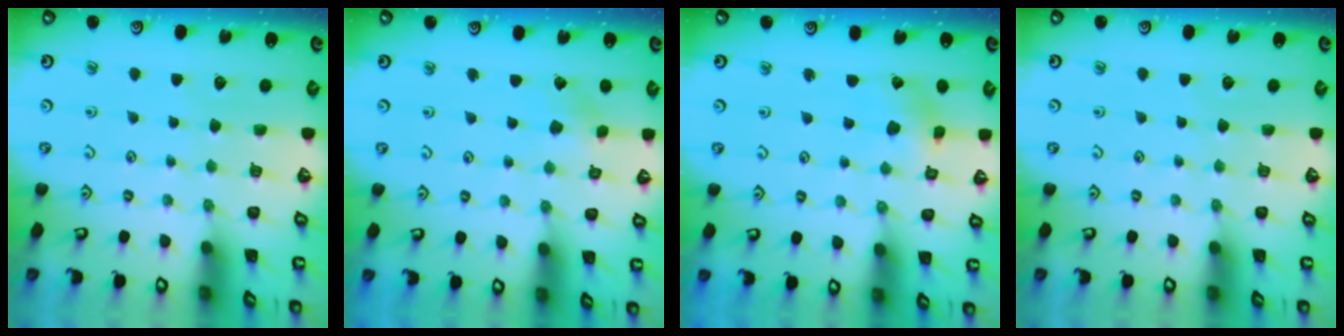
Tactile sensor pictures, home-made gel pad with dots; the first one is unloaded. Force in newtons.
{"total": 2.6, "press": 2.6, "slide": 0.2}
{"total": 2.5, "press": 2.5, "slide": 0.4}
{"total": 0.0}